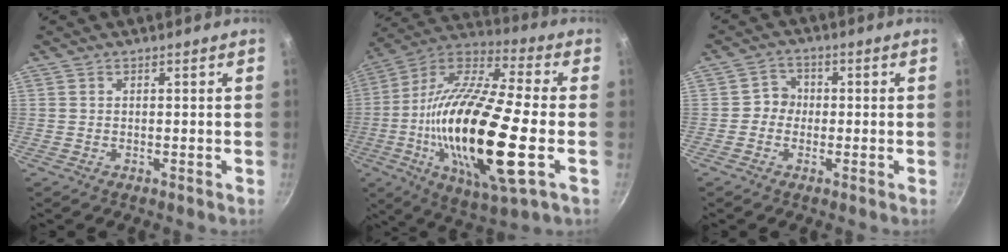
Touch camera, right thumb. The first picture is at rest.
{"total": 26.6, "force": [-4.0, 6.8, 25.4], "torque": [-0.487, 0.011, -0.088]}
{"total": 3.4, "force": [-0.5, 3.2, 1.1], "torque": [0.010, 0.010, -0.017]}